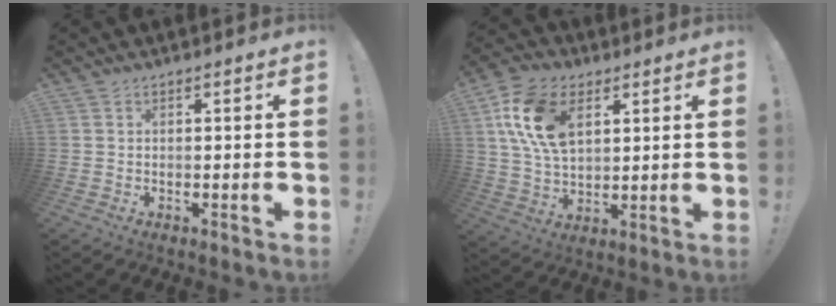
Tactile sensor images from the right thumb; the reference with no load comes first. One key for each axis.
{"total": 16.7, "fx": 6.1, "fy": 10.6, "fz": 11.4, "tx": -0.223, "ty": -0.007, "tz": 0.113}